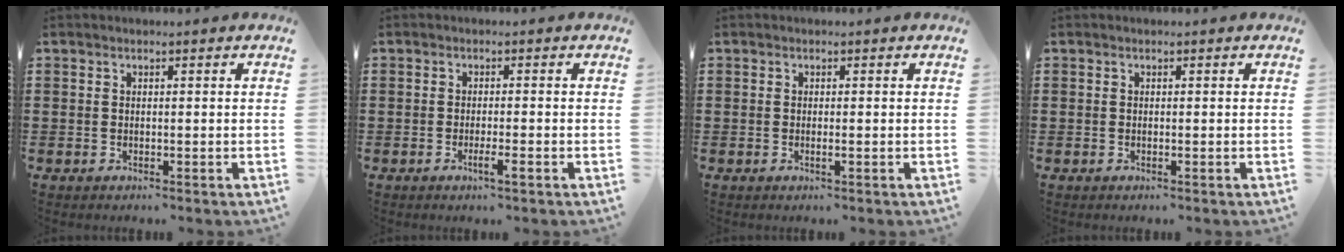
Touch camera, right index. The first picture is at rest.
{"total": 2.3, "force": [-1.3, 0.1, 2.0], "torque": [-0.039, -0.005, -0.025]}
{"total": 0.6, "force": [-0.2, 0.0, 0.5], "torque": [-0.010, -0.003, -0.004]}
{"total": 0.0}